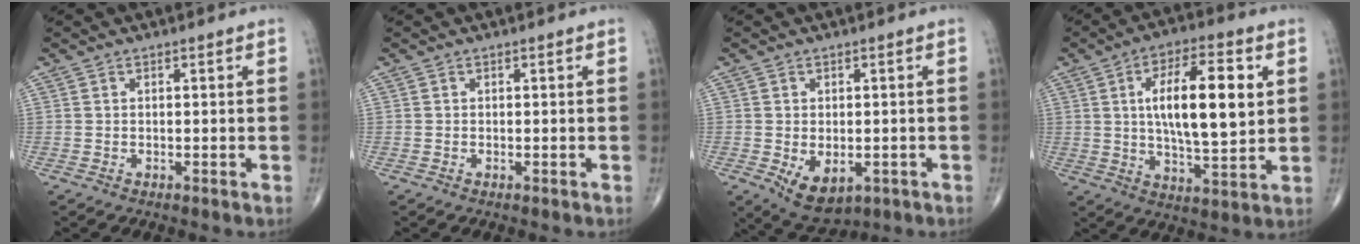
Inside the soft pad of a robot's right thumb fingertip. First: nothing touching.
{"total": 0.0}
{"total": 7.8, "force": [-2.4, 4.9, 5.6], "torque": [-0.077, -0.005, -0.023]}
{"total": 16.7, "force": [3.4, 5.9, 15.3], "torque": [-0.236, -0.006, 0.055]}